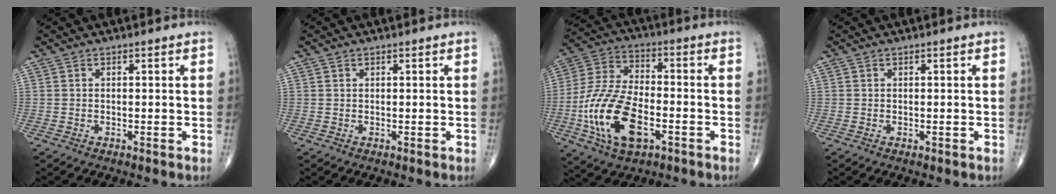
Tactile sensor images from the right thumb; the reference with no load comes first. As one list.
[{"total": 0.0}, {"total": 17.7, "force": [-5.5, 9.2, 14.1], "torque": [-0.279, 0.019, -0.101]}, {"total": 0.0}]